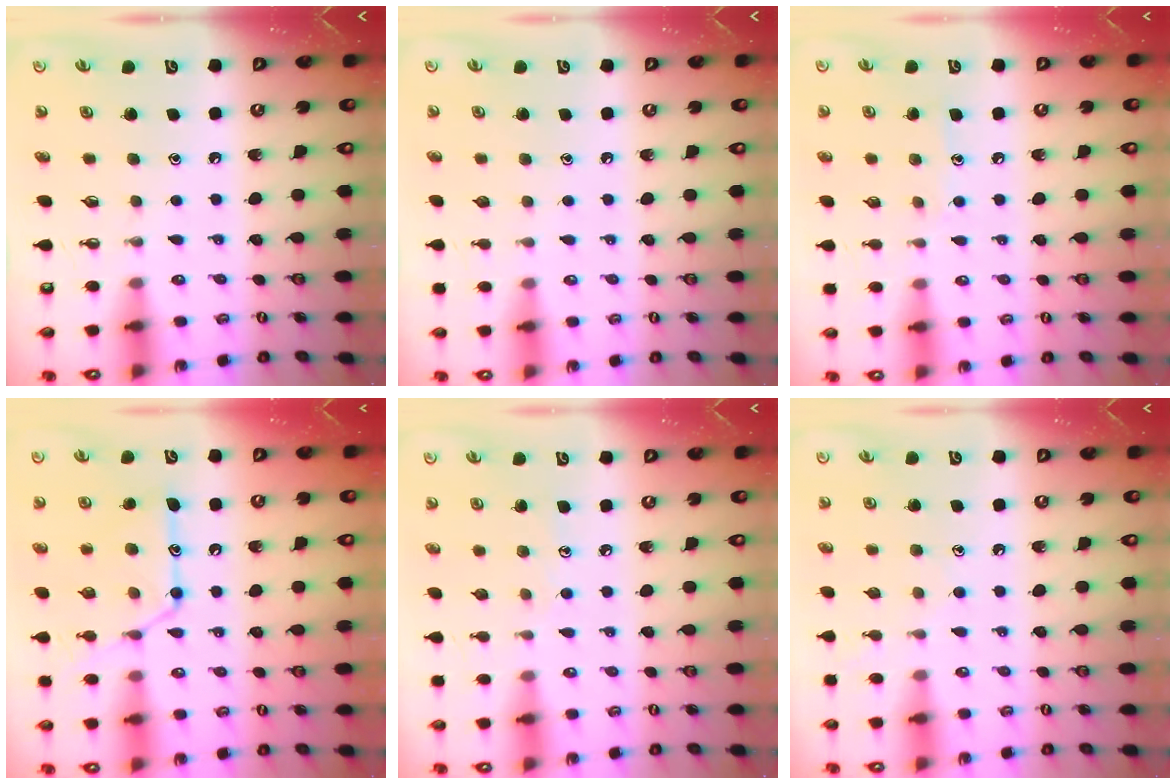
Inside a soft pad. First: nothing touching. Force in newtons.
{"total": 0.0}
{"total": 6.4, "press": 6.4, "slide": 0.6}
{"total": 16.3, "press": 16.3, "slide": 1.3}
{"total": 5.4, "press": 5.4, "slide": 0.6}
{"total": 7.2, "press": 7.2, "slide": 0.6}